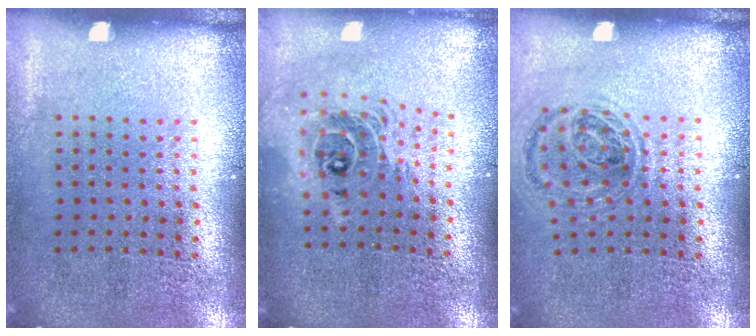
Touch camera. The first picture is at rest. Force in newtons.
{"total": 2.0, "press": 1.6, "slide": 1.3}
{"total": 0.9, "press": 0.9, "slide": 0.2}